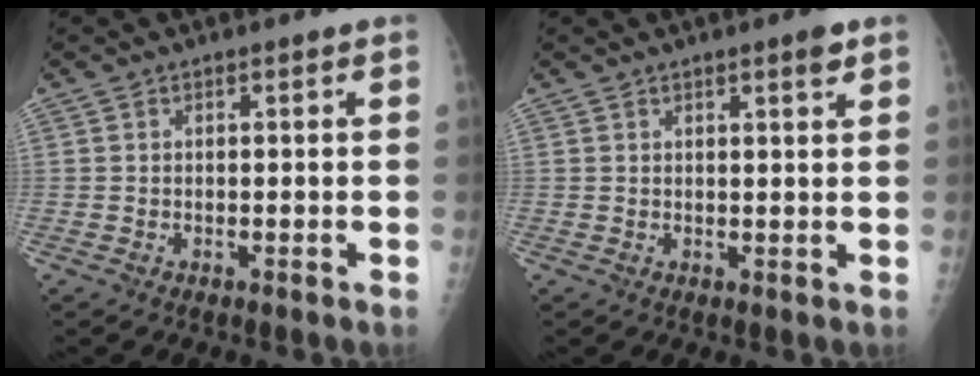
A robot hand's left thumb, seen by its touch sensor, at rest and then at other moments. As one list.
[{"total": 2.6, "force": [1.6, 0.3, 2.1], "torque": [-0.029, -0.009, 0.022]}]